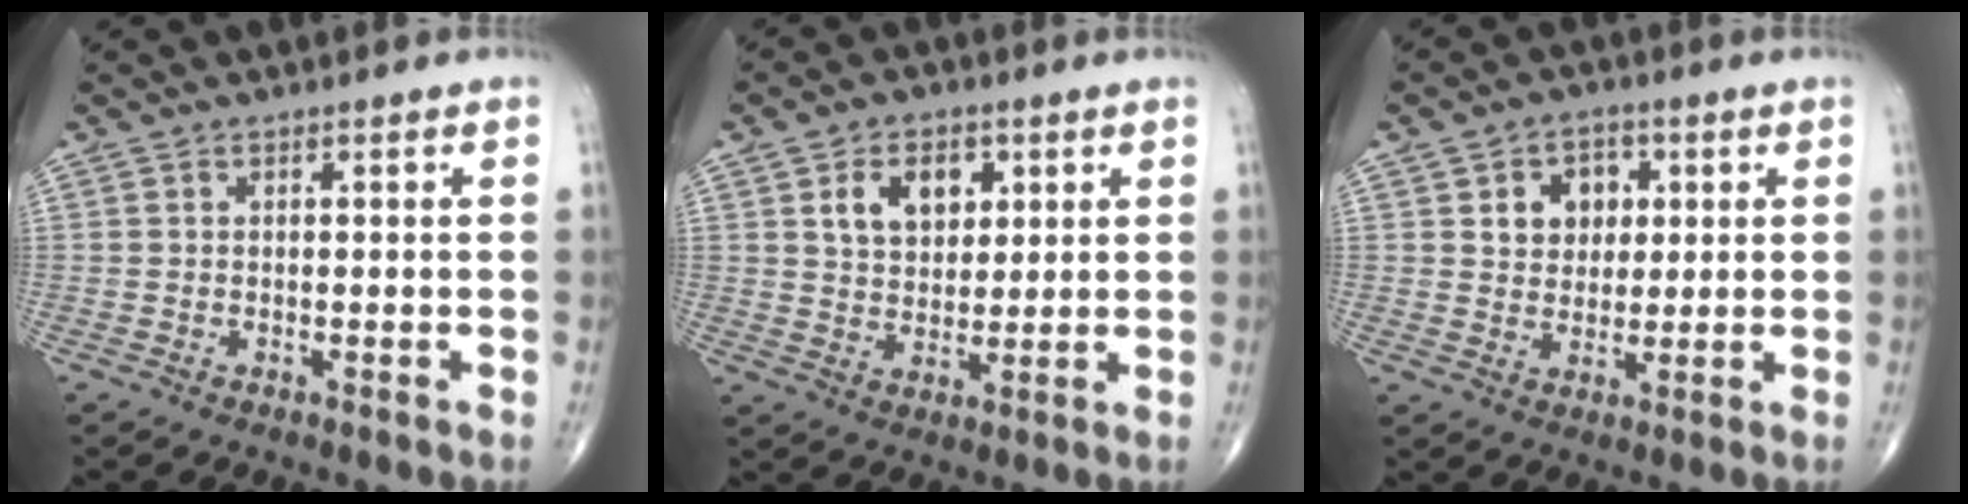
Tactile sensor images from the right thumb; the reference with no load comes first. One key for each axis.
{"total": 8.3, "fx": 3.2, "fy": 5.6, "fz": 5.3, "tx": -0.056, "ty": -0.016, "tz": 0.055}
{"total": 7.1, "fx": 2.2, "fy": 5.6, "fz": 3.8, "tx": -0.021, "ty": -0.005, "tz": 0.032}